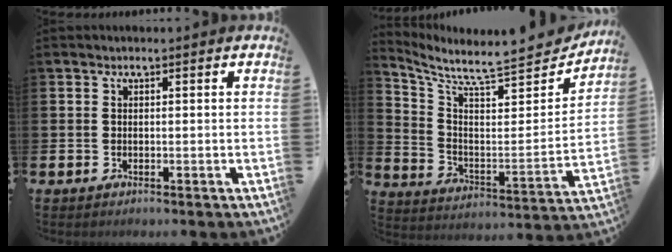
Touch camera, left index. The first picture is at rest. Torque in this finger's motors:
{"motor_torque": [-0.64, -0.94, 0.12, 0.08]}